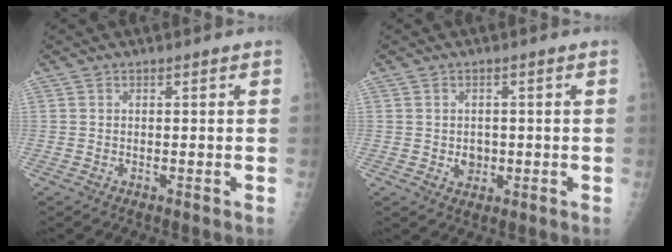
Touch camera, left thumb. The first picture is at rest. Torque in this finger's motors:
{"motor_torque": [-0.07, 0.06, 0.07, 0.03, 0.02]}